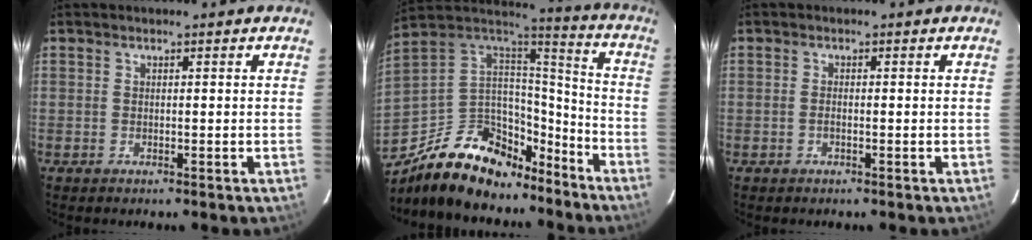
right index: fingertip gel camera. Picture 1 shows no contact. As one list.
[{"total": 23.3, "force": [-16.0, 12.5, 11.6], "torque": [-0.243, 0.033, -0.245]}, {"total": 0.9, "force": [-0.3, 0.4, 0.7], "torque": [-0.015, 0.001, -0.007]}]